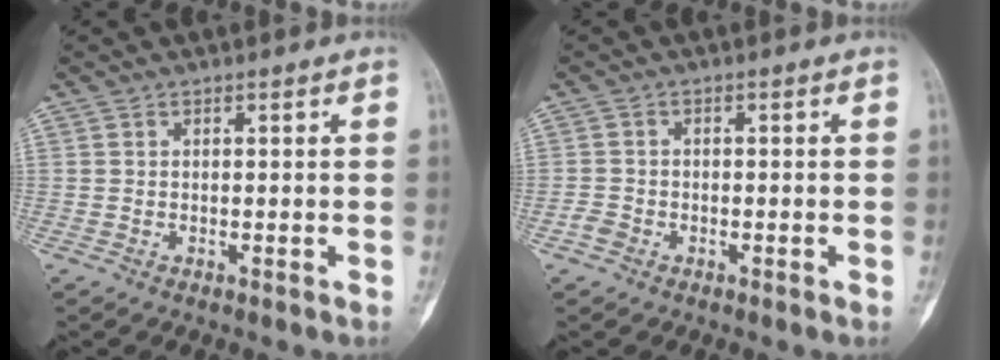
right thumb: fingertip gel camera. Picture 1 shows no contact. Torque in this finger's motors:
{"motor_torque": [0.49, 0.27, 0.29, -0.35, 0.15]}